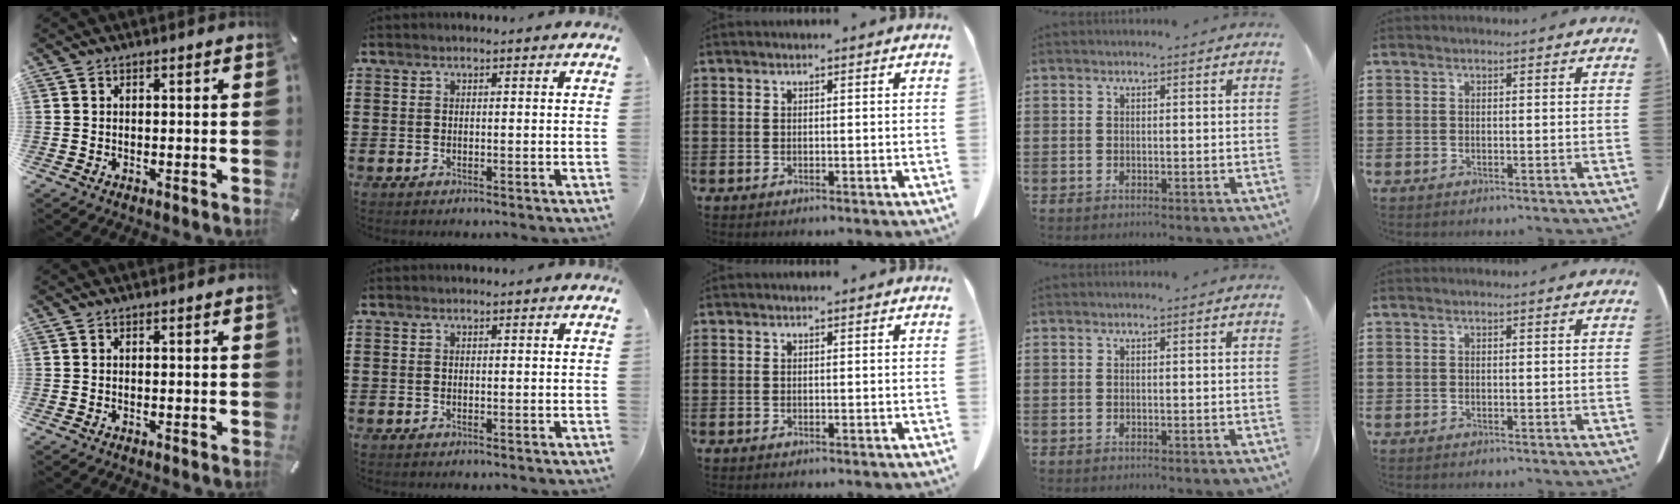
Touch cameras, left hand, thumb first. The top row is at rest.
{}